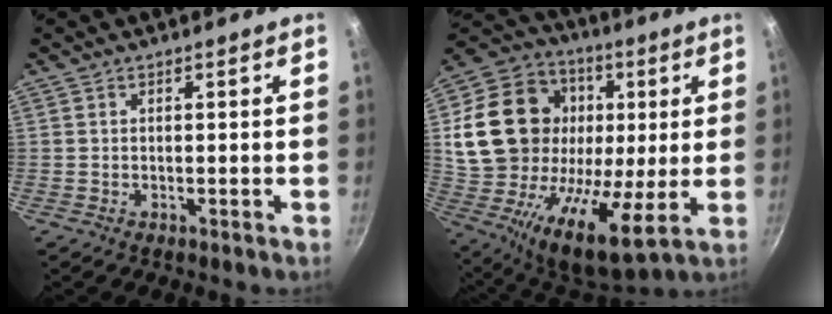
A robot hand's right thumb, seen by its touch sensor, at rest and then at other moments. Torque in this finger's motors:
{"motor_torque": [-0.28, 3.80, 2.77, 0.00, 0.75]}